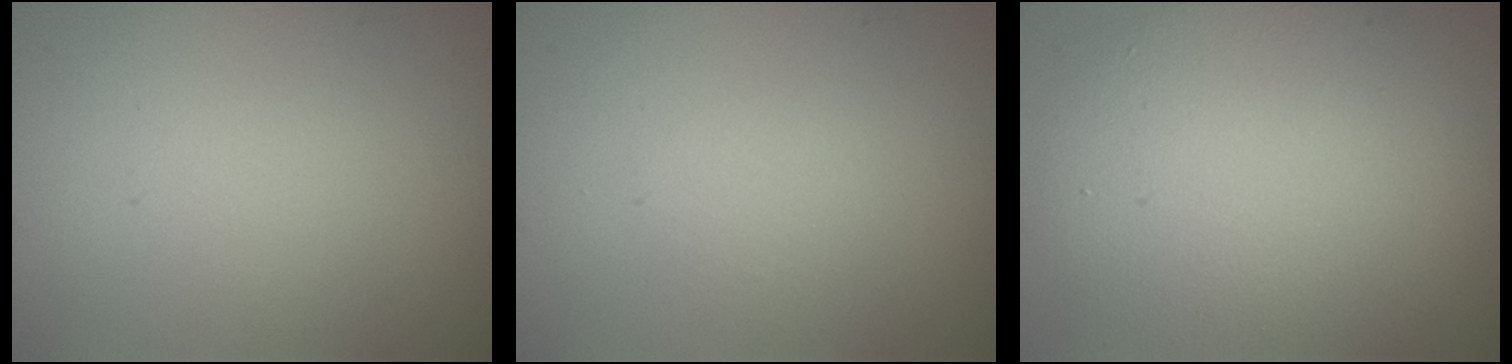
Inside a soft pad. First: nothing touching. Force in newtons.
{"total": 0.0}
{"total": 10.4, "press": 10.4, "slide": 0.2}